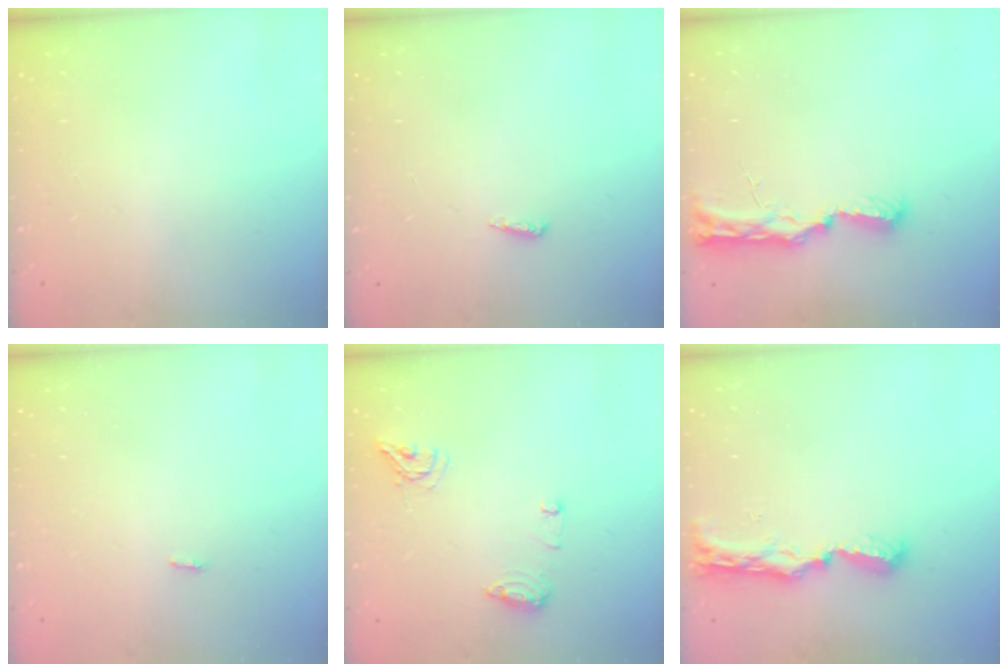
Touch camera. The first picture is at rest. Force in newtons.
{"total": 4.1, "press": 4.0, "slide": 0.8}
{"total": 10.5, "press": 9.6, "slide": 4.3}
{"total": 2.8, "press": 1.8, "slide": 2.2}
{"total": 8.8, "press": 8.8, "slide": 0.5}
{"total": 8.7, "press": 8.7, "slide": 0.3}